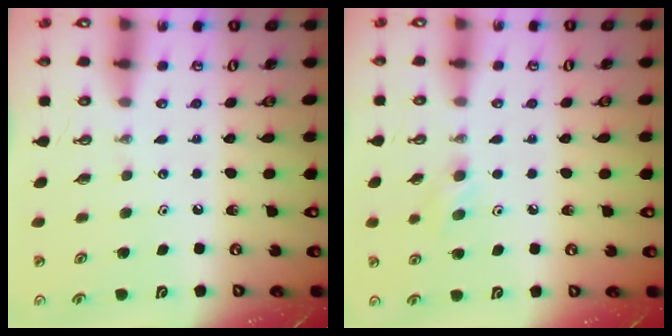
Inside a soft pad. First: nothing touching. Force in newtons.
{"total": 8.3, "press": 7.3, "slide": 4.0}